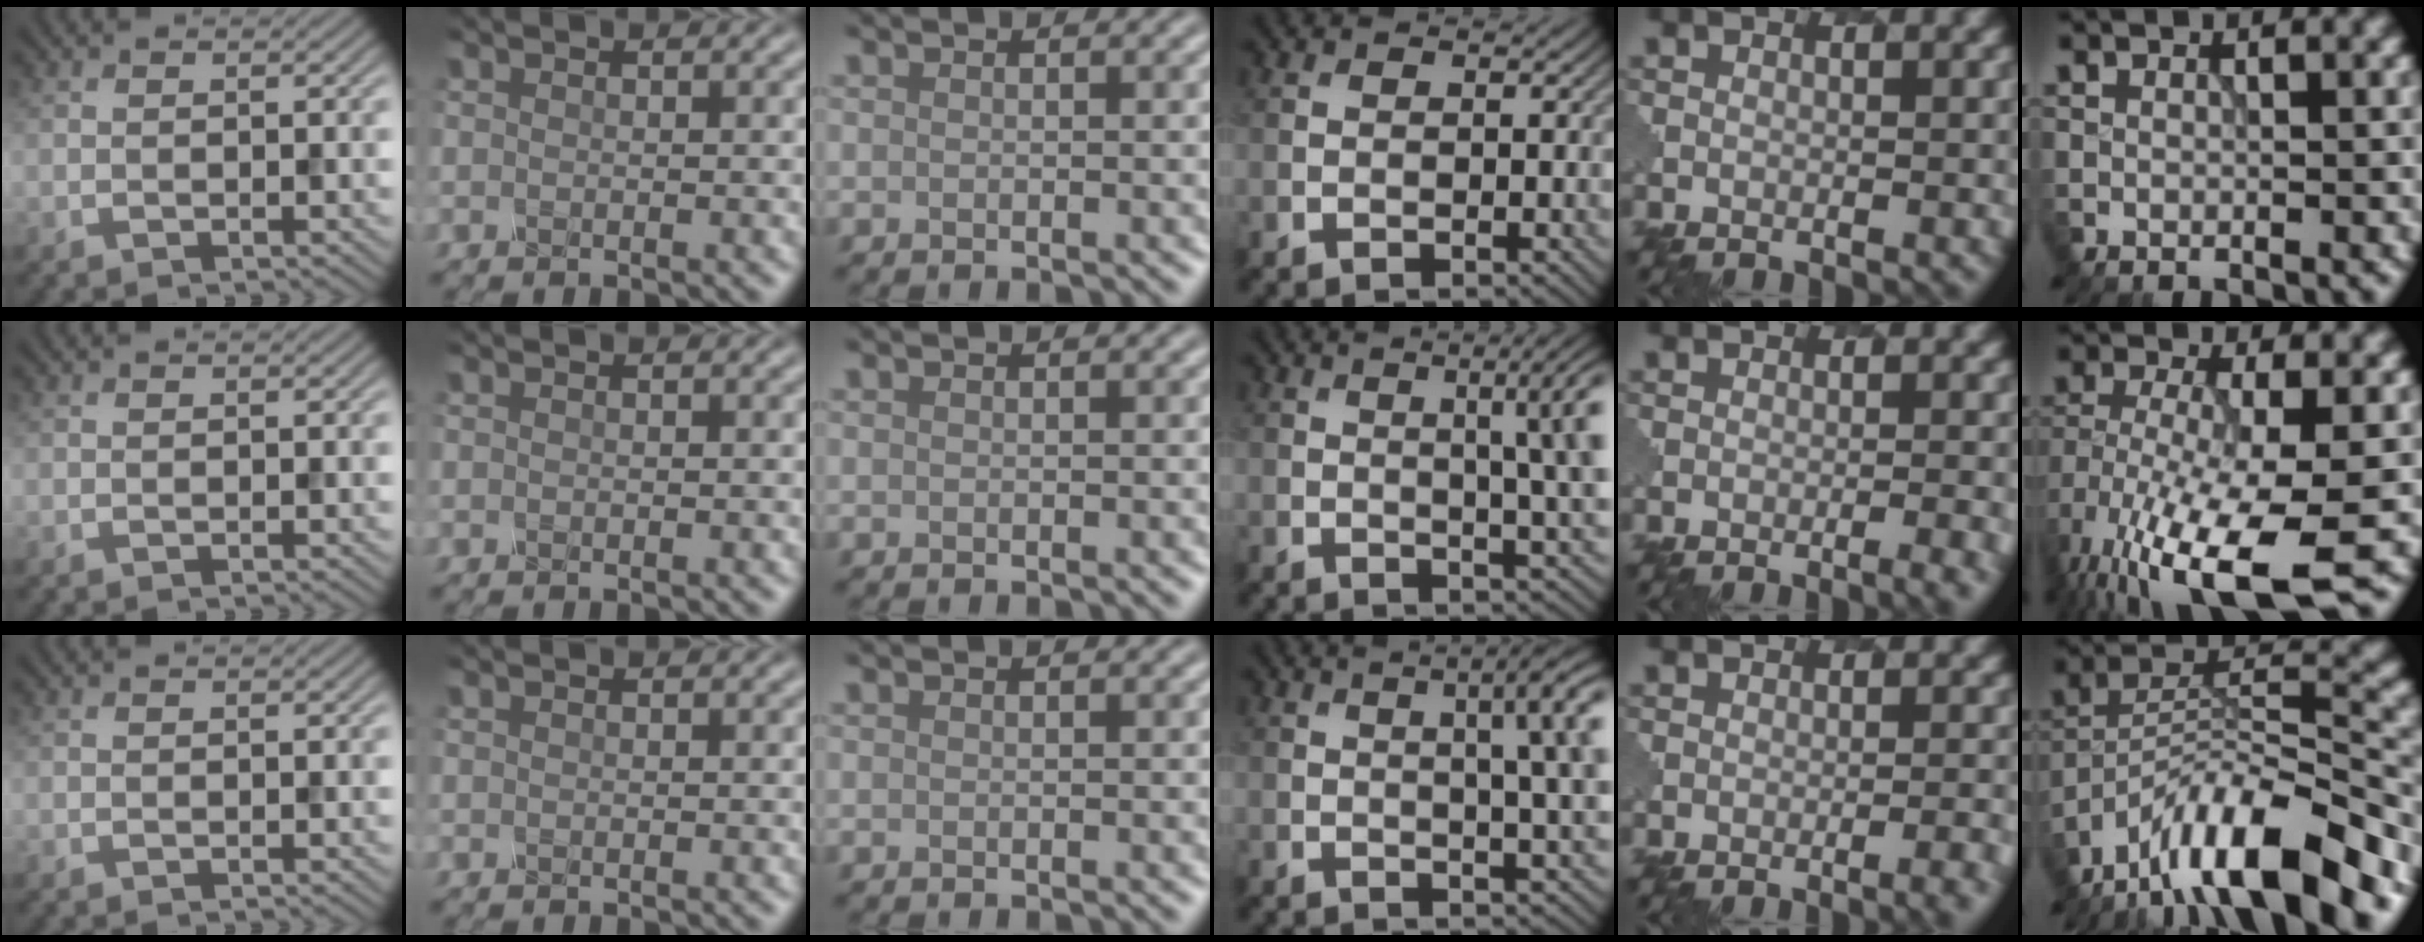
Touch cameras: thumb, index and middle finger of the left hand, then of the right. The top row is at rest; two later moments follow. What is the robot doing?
{"motion": "pour", "object": "mug"}